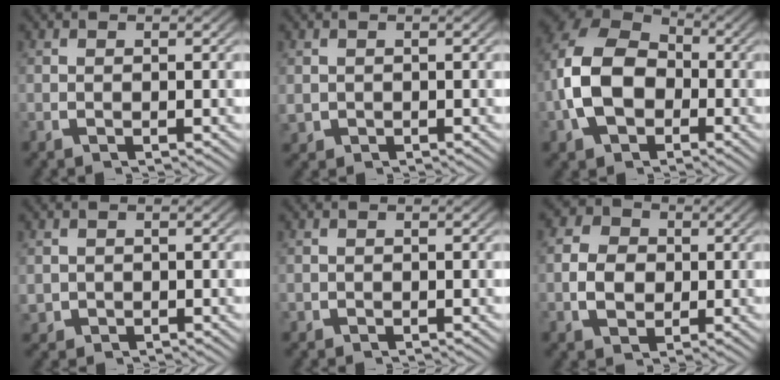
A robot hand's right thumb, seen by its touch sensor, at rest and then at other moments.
{"total": 1.6, "force": [0.0, 1.5, 0.5], "torque": [-0.015, -0.010, 0.008]}
{"total": 12.2, "force": [-0.7, 9.2, 8.0], "torque": [-0.183, -0.030, 0.002]}
{"total": 1.9, "force": [0.0, 1.8, 0.5], "torque": [-0.019, -0.015, 0.008]}
{"total": 0.6, "force": [0.1, 0.6, 0.1], "torque": [-0.001, -0.006, 0.004]}
{"total": 6.2, "force": [0.2, 5.2, 3.4], "torque": [-0.064, -0.017, 0.006]}